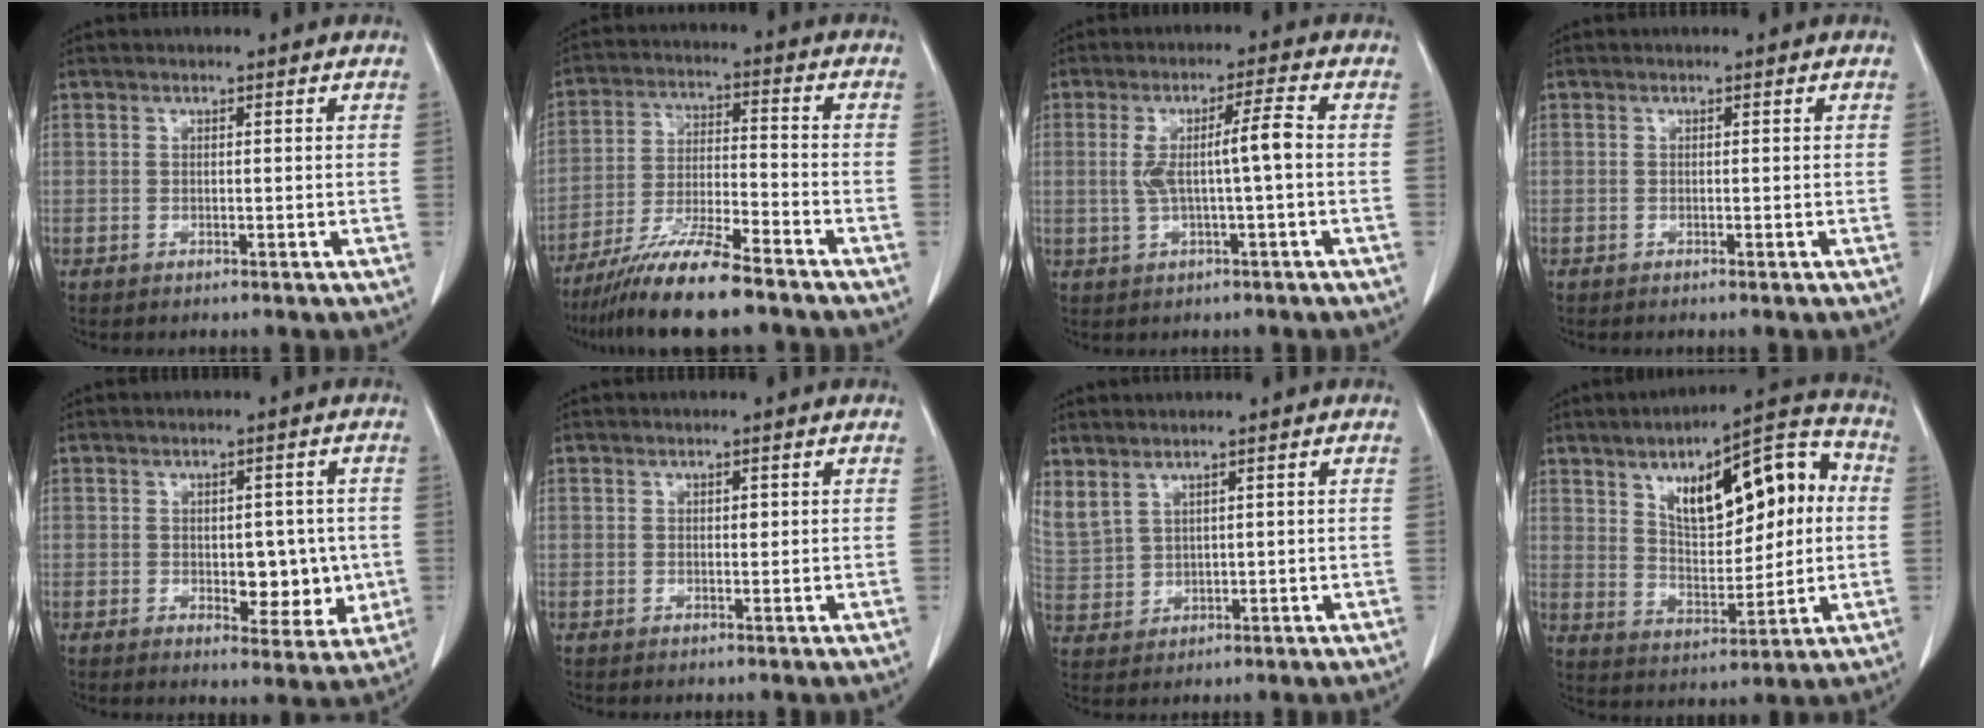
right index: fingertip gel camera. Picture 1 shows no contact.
{"total": 11.7, "force": [-9.2, 0.4, 7.1], "torque": [-0.130, -0.023, -0.166]}
{"total": 6.2, "force": [0.0, 0.3, 6.2], "torque": [-0.117, 0.015, 0.003]}
{"total": 0.0}
{"total": 7.0, "force": [-0.6, 3.9, 5.8], "torque": [-0.058, 0.002, 0.002]}
{"total": 0.7, "force": [0.1, 0.4, 0.5], "torque": [-0.007, 0.001, 0.002]}
{"total": 7.5, "force": [4.6, 4.8, 3.7], "torque": [-0.112, 0.008, 0.115]}
{"total": 17.2, "force": [4.1, 6.7, 15.3], "torque": [-0.219, 0.041, 0.069]}